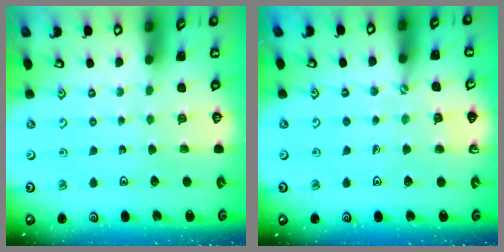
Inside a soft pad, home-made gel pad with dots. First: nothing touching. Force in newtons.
{"total": 3.3, "press": 3.2, "slide": 0.4}